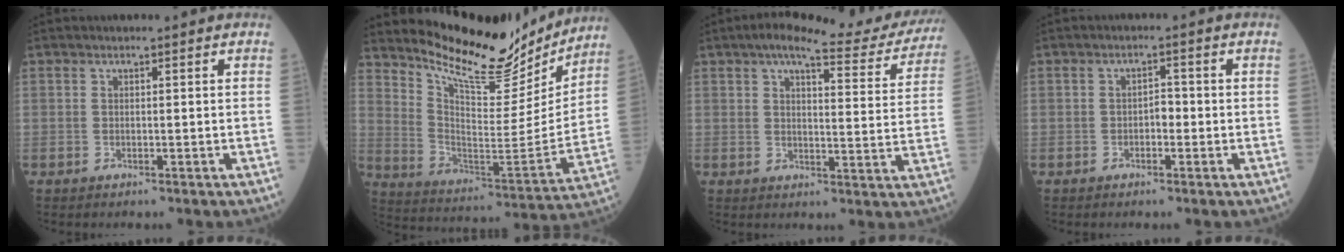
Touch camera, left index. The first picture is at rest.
{"total": 18.7, "force": [17.2, 4.4, 6.0], "torque": [-0.109, -0.042, 0.260]}
{"total": 16.2, "force": [14.5, 3.0, 6.8], "torque": [-0.078, -0.006, 0.166]}
{"total": 1.8, "force": [-0.5, 1.0, 1.4], "torque": [-0.015, 0.006, -0.011]}